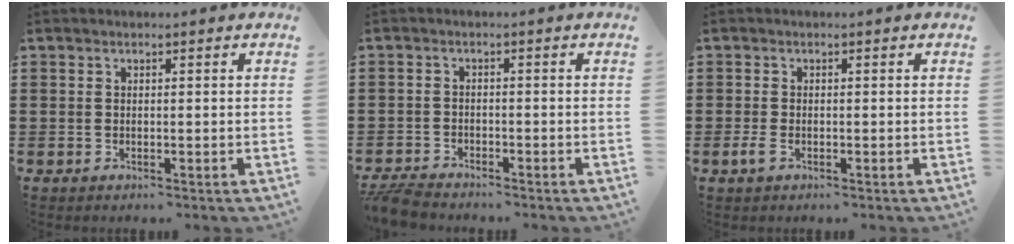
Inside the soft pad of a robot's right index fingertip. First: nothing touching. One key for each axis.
{"total": 3.6, "fx": -3.5, "fy": 0.6, "fz": 0.6, "tx": -0.034, "ty": -0.007, "tz": -0.078}
{"total": 1.5, "fx": -0.7, "fy": 0.6, "fz": 1.1, "tx": -0.037, "ty": -0.008, "tz": -0.017}